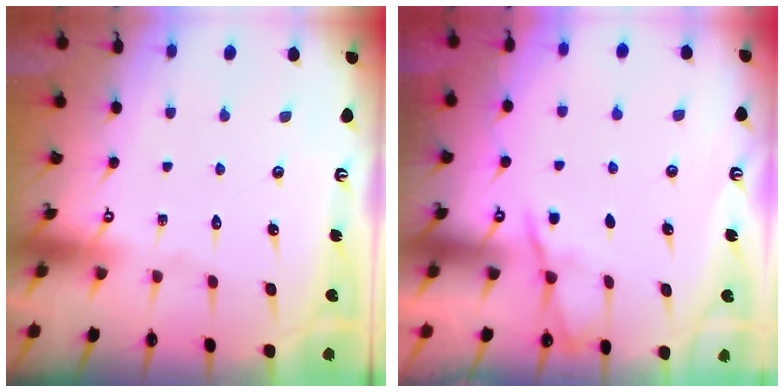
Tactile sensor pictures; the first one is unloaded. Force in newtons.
{"total": 4.4, "press": 4.4, "slide": 0.3}